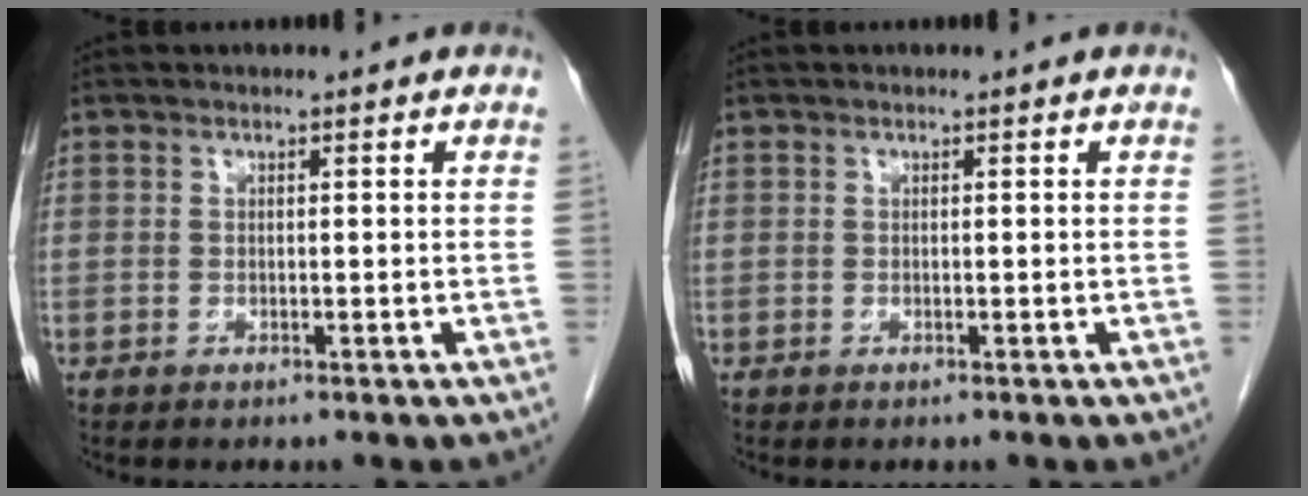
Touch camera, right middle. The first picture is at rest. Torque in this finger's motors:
{"motor_torque": [0.06, 0.01, 0.02, 0.00]}